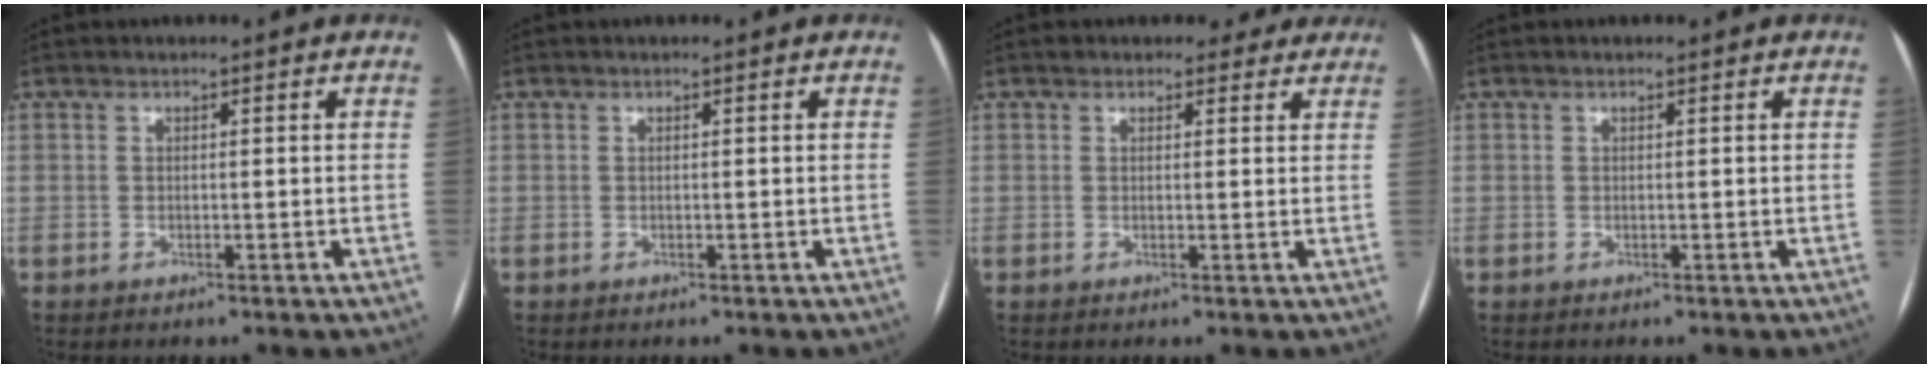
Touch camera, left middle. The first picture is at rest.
{"total": 0.0}
{"total": 3.8, "force": [3.2, 2.1, 0.5], "torque": [0.008, 0.007, 0.028]}
{"total": 0.0}